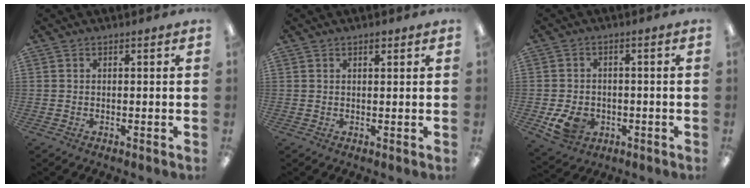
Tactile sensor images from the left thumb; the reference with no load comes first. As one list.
[{"total": 1.4, "force": [1.1, 0.4, 0.8], "torque": [-0.008, -0.003, 0.017]}, {"total": 7.0, "force": [-2.5, 5.4, 3.8], "torque": [-0.082, 0.007, -0.045]}]